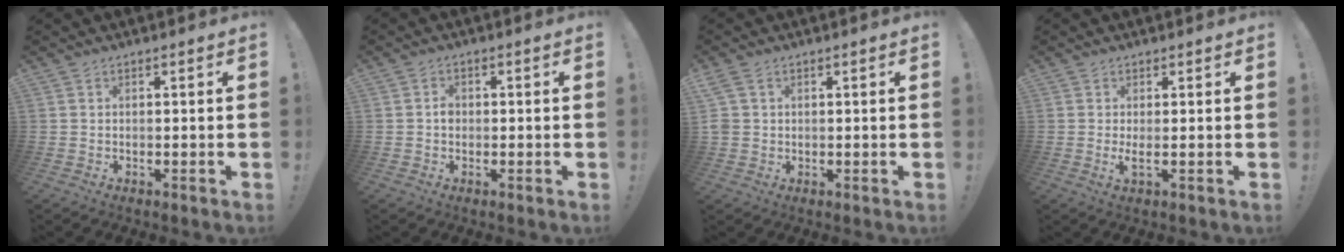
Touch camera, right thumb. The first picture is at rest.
{"total": 1.9, "force": [-0.5, 1.5, 1.1], "torque": [-0.015, 0.006, -0.012]}
{"total": 4.6, "force": [1.7, 3.5, 2.4], "torque": [-0.058, -0.003, 0.034]}
{"total": 2.4, "force": [0.6, -0.1, 2.4], "torque": [-0.031, -0.016, 0.009]}